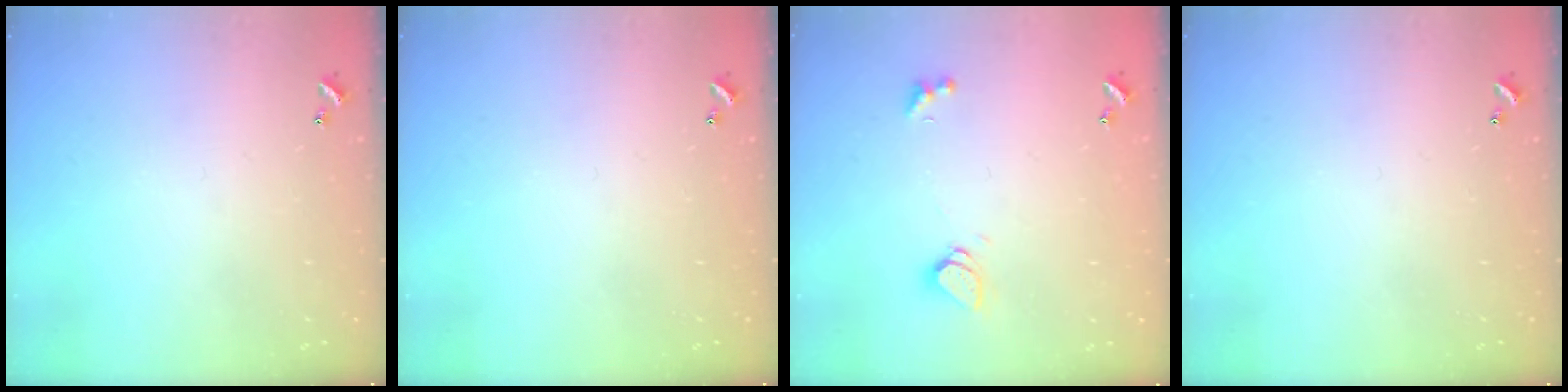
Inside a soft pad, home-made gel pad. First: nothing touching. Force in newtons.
{"total": 0.0}
{"total": 1.6, "press": 1.5, "slide": 0.4}
{"total": 0.0}